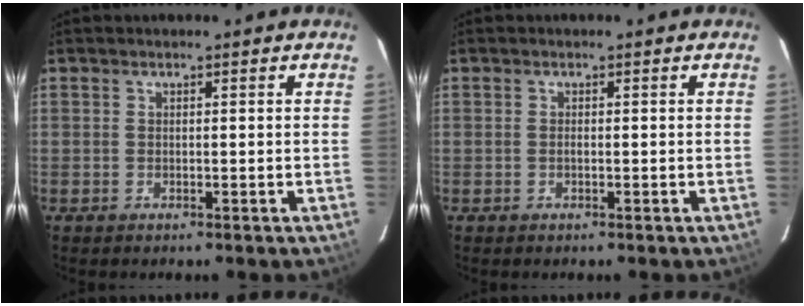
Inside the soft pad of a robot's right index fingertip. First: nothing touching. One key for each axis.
{"total": 0.0}